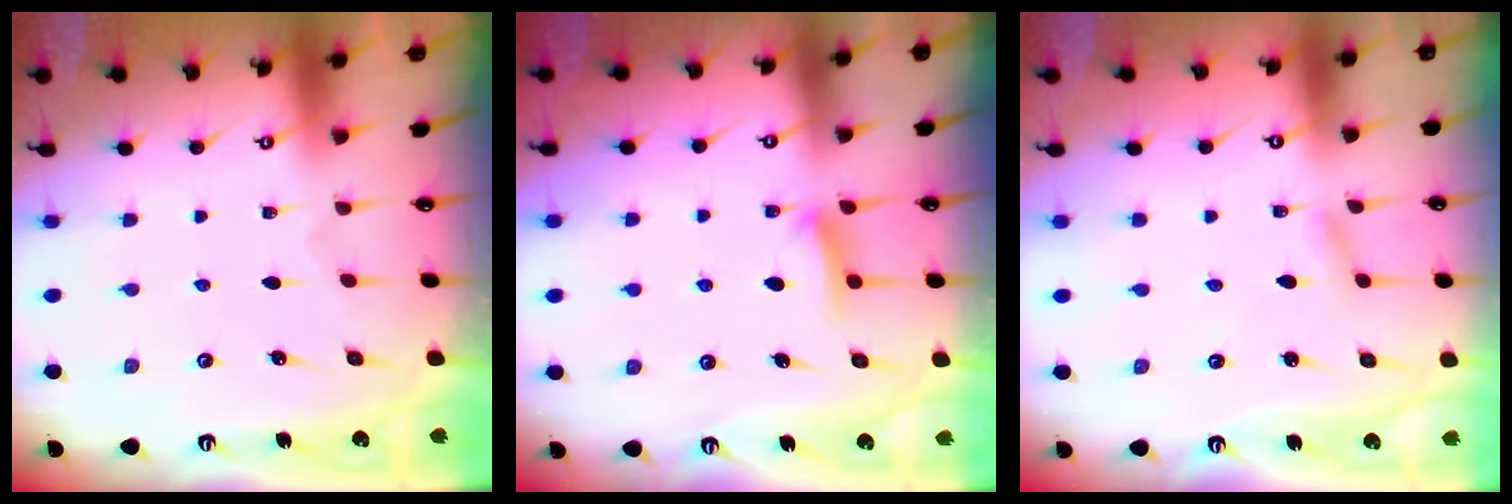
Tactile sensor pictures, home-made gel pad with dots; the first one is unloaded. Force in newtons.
{"total": 6.8, "press": 6.7, "slide": 0.8}
{"total": 1.6, "press": 1.6, "slide": 0.2}